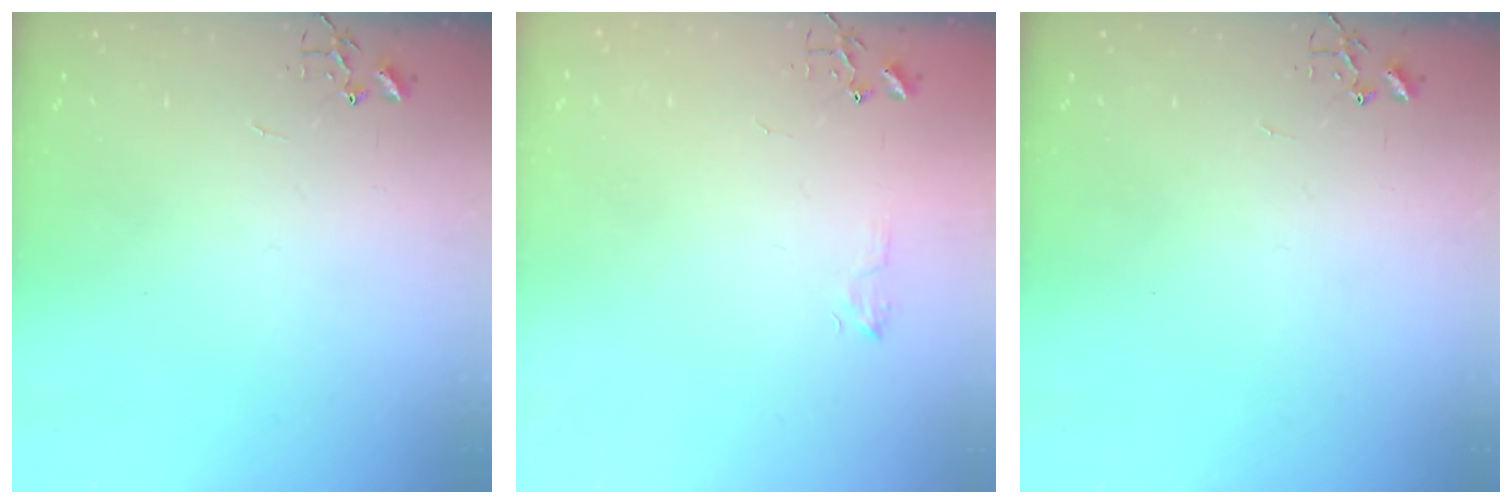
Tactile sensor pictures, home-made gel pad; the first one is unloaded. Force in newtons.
{"total": 5.5, "press": 5.4, "slide": 0.8}
{"total": 0.0}